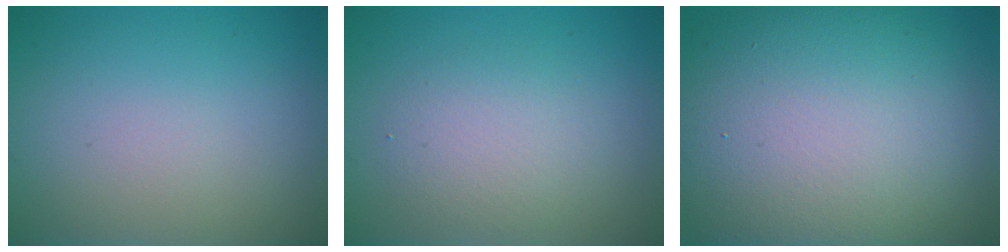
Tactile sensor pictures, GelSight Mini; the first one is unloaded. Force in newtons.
{"total": 2.9, "press": 2.9, "slide": 0.4}
{"total": 16.1, "press": 16.1, "slide": 1.2}